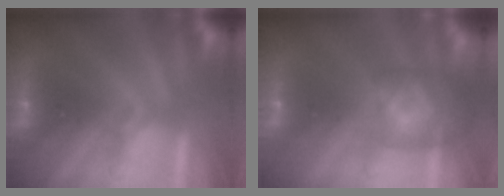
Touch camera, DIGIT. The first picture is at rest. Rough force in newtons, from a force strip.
{"total": 7.0}